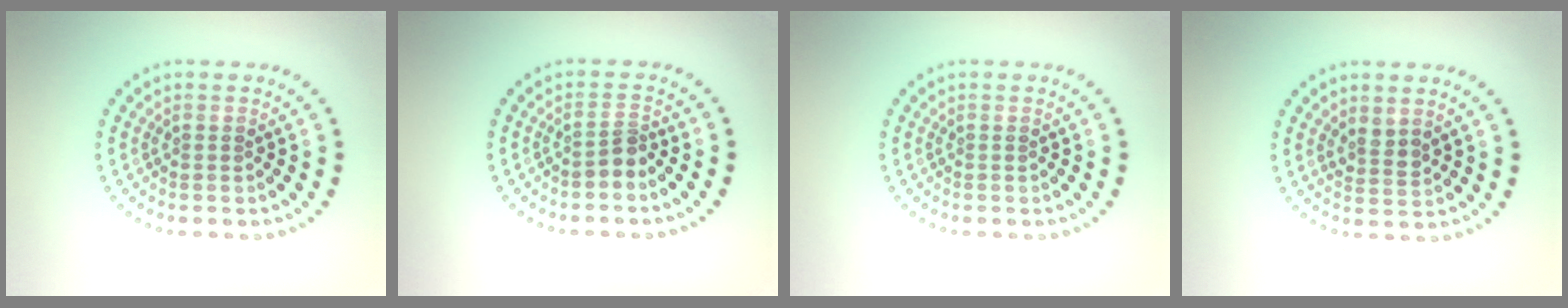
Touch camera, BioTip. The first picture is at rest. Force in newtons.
{"total": 1.7, "press": 1.2, "slide": 1.2}
{"total": 0.0}
{"total": 1.6, "press": 1.2, "slide": 1.0}